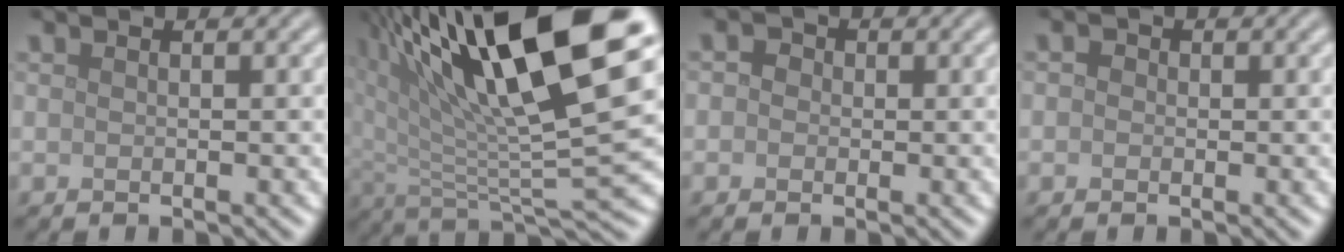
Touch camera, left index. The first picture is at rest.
{"total": 16.9, "force": [7.9, 5.0, 14.1], "torque": [-0.257, 0.016, 0.141]}
{"total": 1.7, "force": [0.2, 1.5, 0.7], "torque": [0.004, 0.002, -0.014]}
{"total": 0.9, "force": [0.0, 0.8, 0.3], "torque": [-0.003, -0.001, -0.008]}